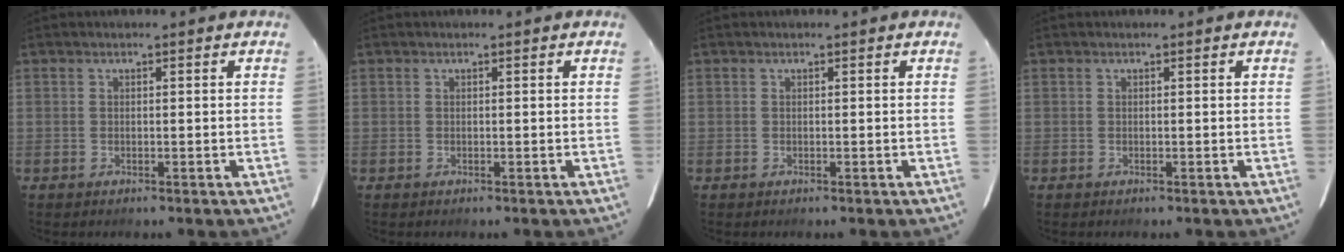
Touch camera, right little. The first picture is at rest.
{"total": 0.0}
{"total": 0.0}
{"total": 0.0}